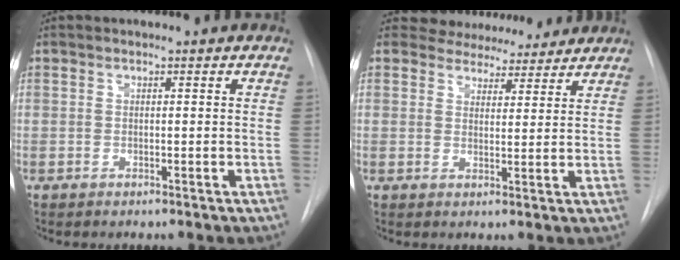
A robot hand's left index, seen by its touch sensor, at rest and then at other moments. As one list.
[{"total": 7.8, "force": [7.3, 2.8, 0.8], "torque": [0.002, 0.006, 0.089]}]